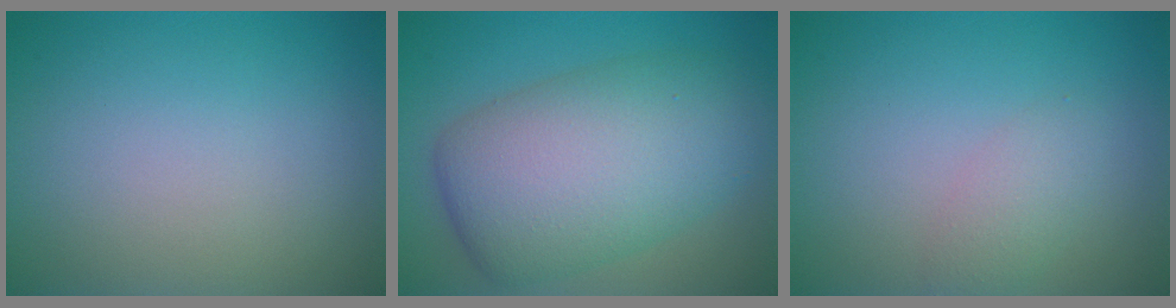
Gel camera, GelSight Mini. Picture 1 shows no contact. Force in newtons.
{"total": 10.3, "press": 10.3, "slide": 0.2}
{"total": 1.7, "press": 1.7, "slide": 0.1}